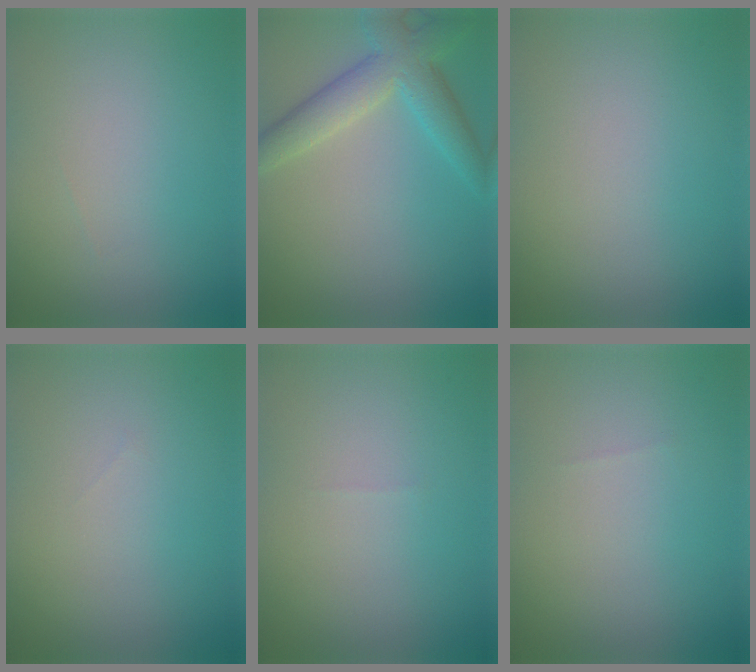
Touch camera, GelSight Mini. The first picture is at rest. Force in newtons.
{"total": 5.2, "press": 5.2, "slide": 0.3}
{"total": 0.0}
{"total": 0.0}
{"total": 0.0}
{"total": 0.0}